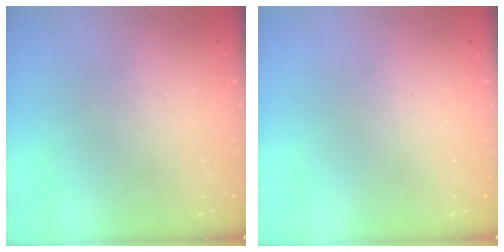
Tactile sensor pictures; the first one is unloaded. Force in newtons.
{"total": 0.0}